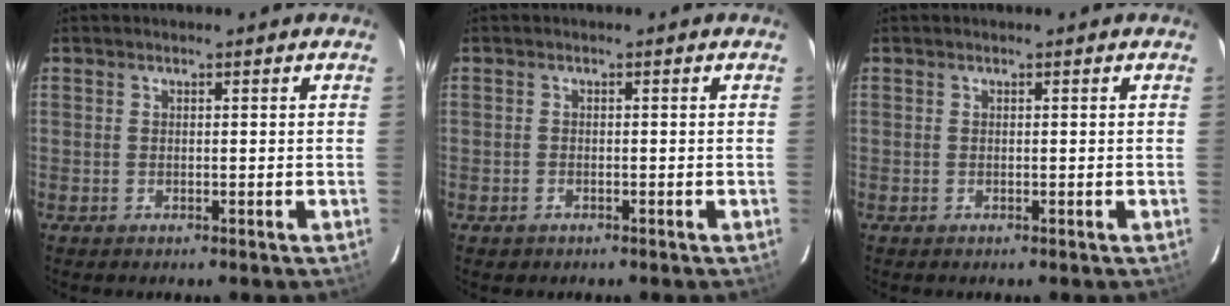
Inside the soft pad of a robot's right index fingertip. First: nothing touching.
{"total": 1.1, "force": [-0.7, 0.9, 0.1], "torque": [-0.006, 0.002, -0.008]}
{"total": 0.0}